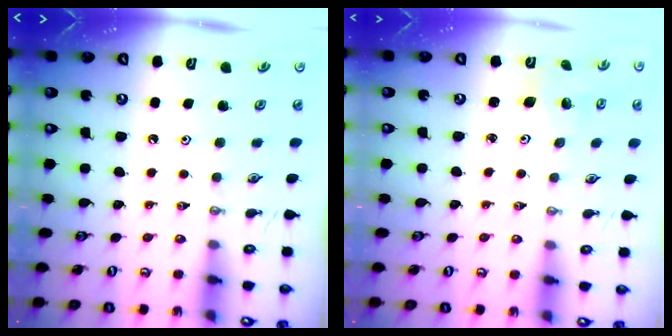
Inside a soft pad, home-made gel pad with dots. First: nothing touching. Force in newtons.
{"total": 1.9, "press": 1.9, "slide": 0.1}